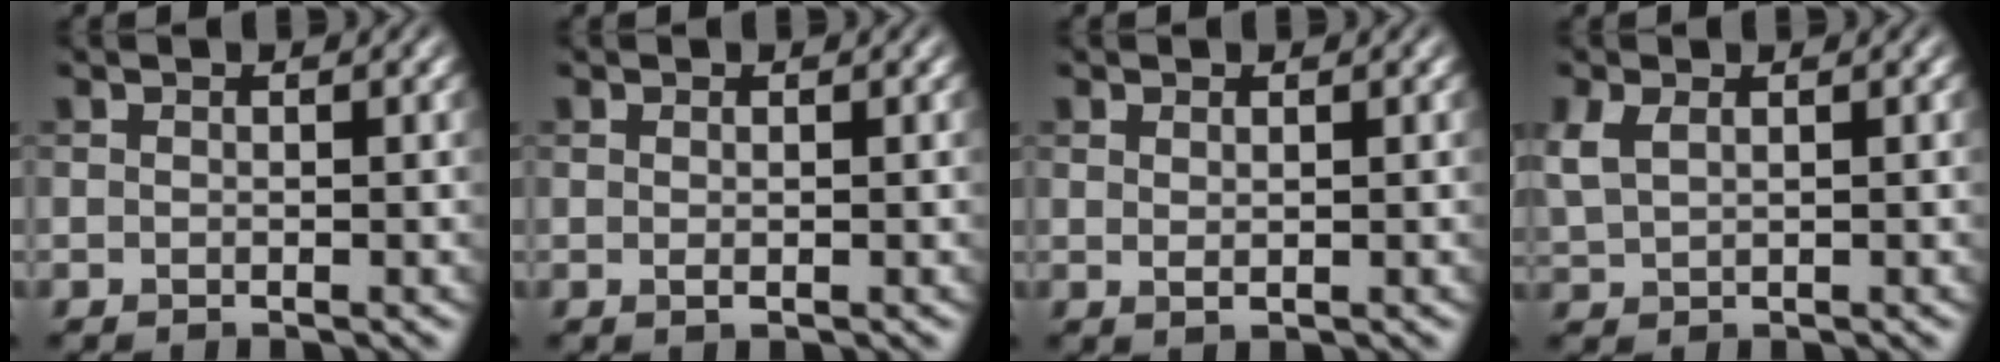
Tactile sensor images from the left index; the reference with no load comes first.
{"total": 0.7, "force": [0.1, 0.2, 0.6], "torque": [-0.012, 0.000, 0.002]}
{"total": 0.9, "force": [0.4, 0.2, 0.7], "torque": [-0.014, -0.002, 0.009]}
{"total": 2.8, "force": [1.2, 1.5, 2.0], "torque": [-0.056, 0.005, 0.029]}